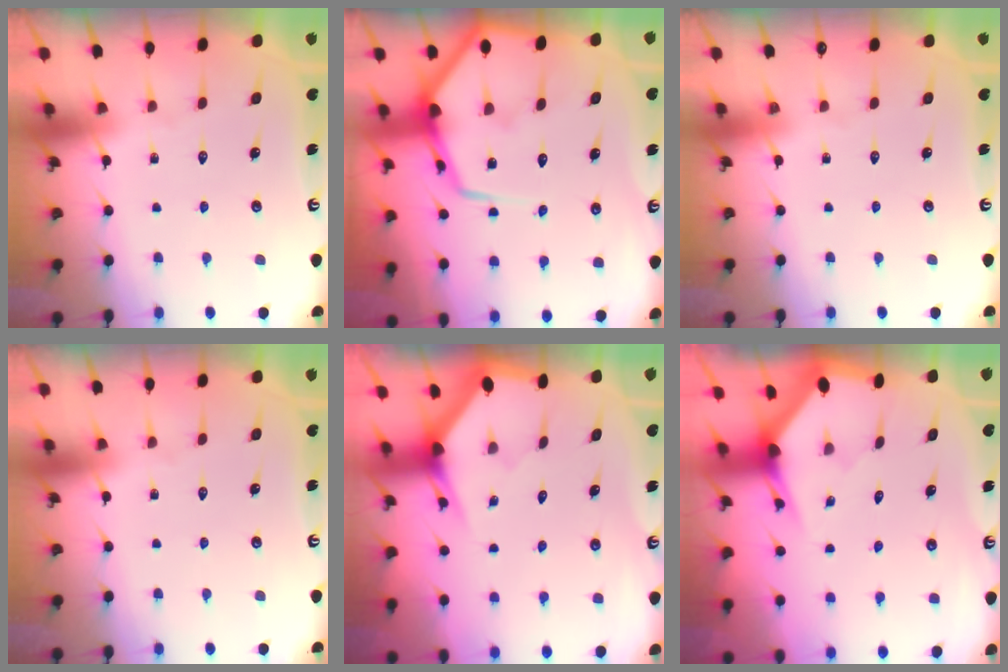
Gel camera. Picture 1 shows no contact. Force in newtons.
{"total": 11.9, "press": 11.8, "slide": 0.8}
{"total": 0.0}
{"total": 0.0}
{"total": 3.1, "press": 3.1, "slide": 0.0}
{"total": 2.8, "press": 2.8, "slide": 0.1}